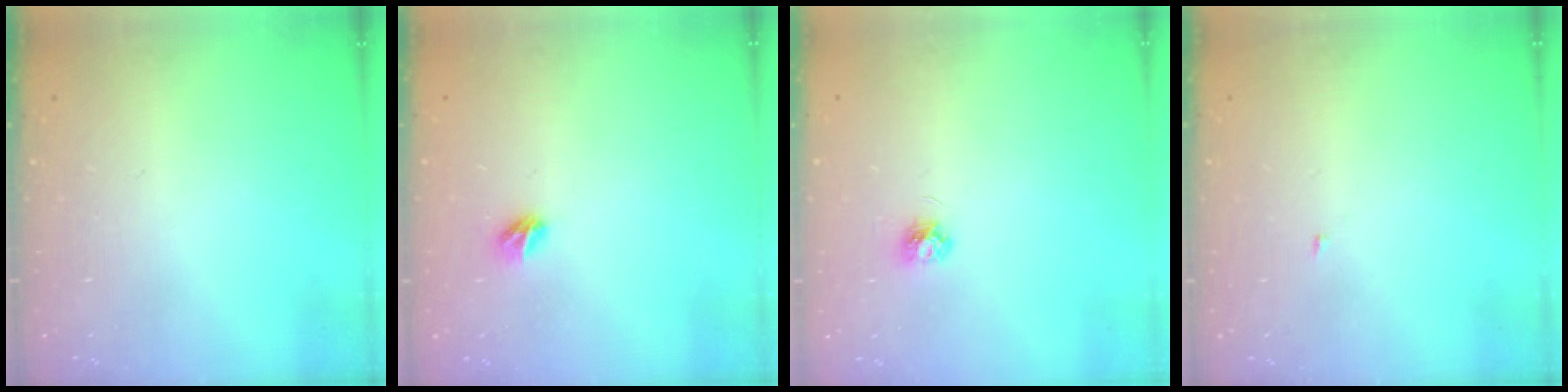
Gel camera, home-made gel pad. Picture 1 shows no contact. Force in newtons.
{"total": 5.8, "press": 5.8, "slide": 0.7}
{"total": 3.9, "press": 3.9, "slide": 0.4}
{"total": 1.8, "press": 1.8, "slide": 0.2}